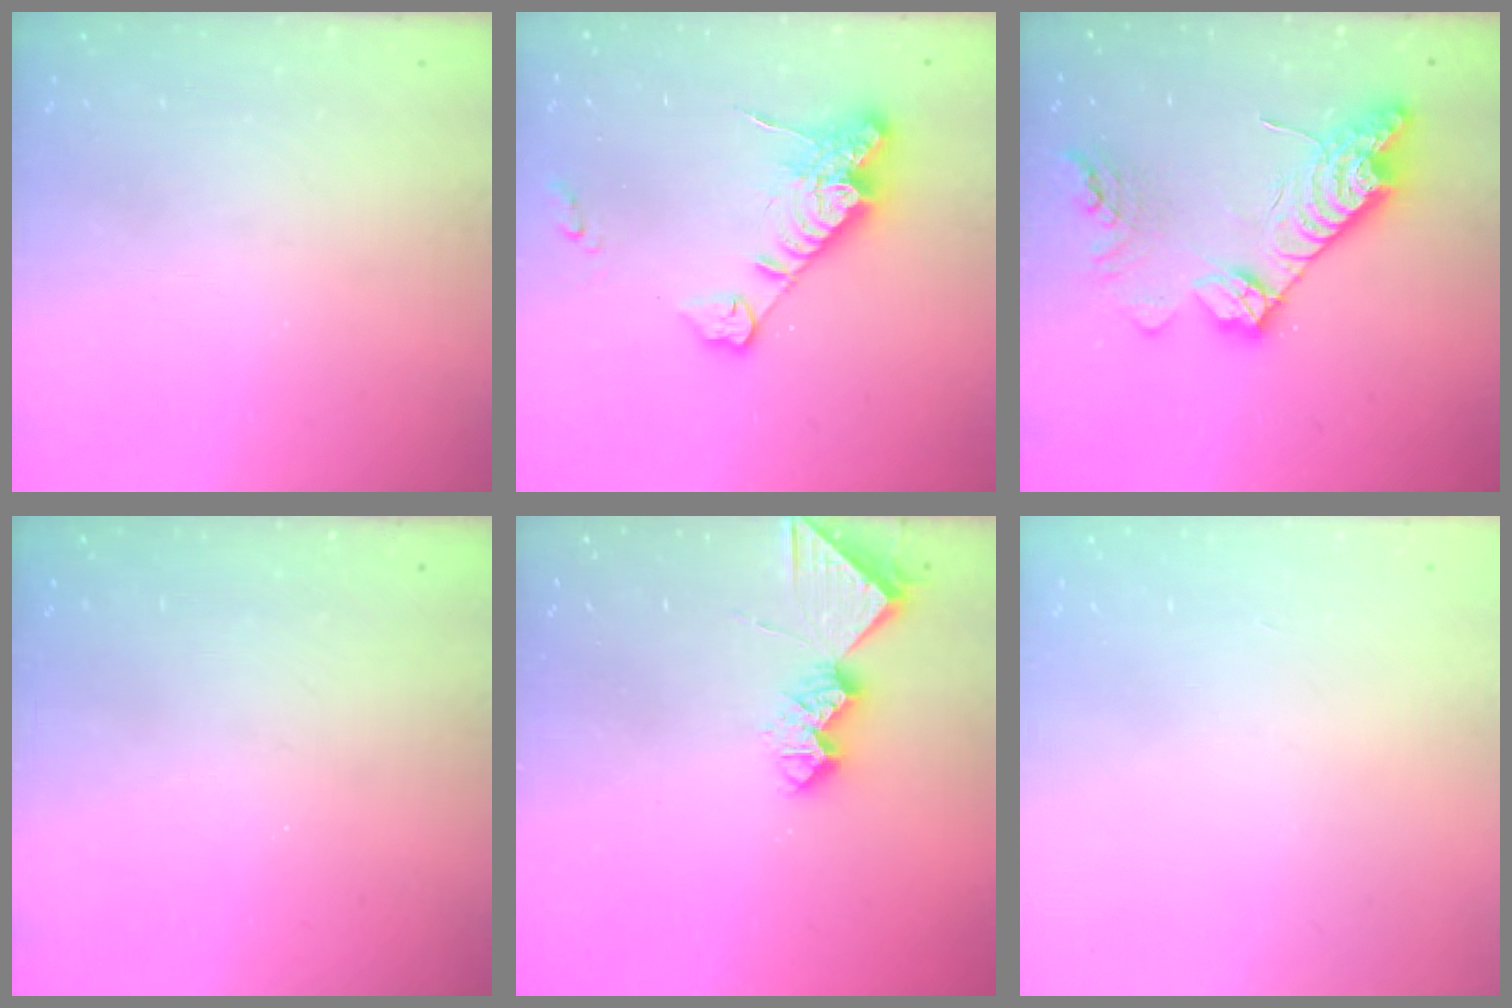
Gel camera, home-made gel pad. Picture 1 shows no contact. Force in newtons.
{"total": 14.1, "press": 14.0, "slide": 1.5}
{"total": 16.1, "press": 16.1, "slide": 0.9}
{"total": 0.0}
{"total": 9.4, "press": 9.3, "slide": 0.7}
{"total": 0.0}